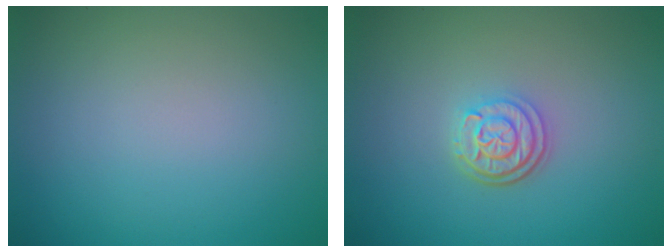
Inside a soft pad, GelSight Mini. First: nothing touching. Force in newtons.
{"total": 3.1, "press": 2.5, "slide": 1.8}